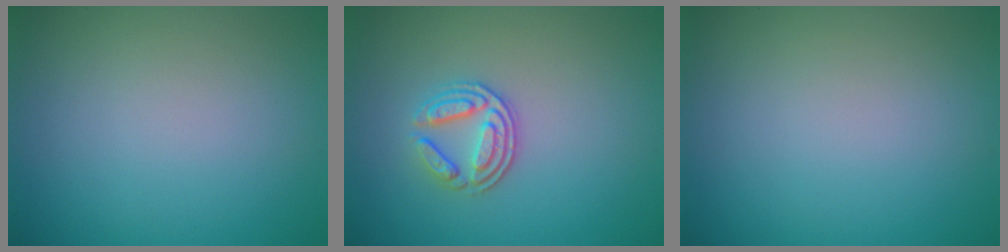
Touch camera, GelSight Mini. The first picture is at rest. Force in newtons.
{"total": 3.0, "press": 2.5, "slide": 1.6}
{"total": 0.0}